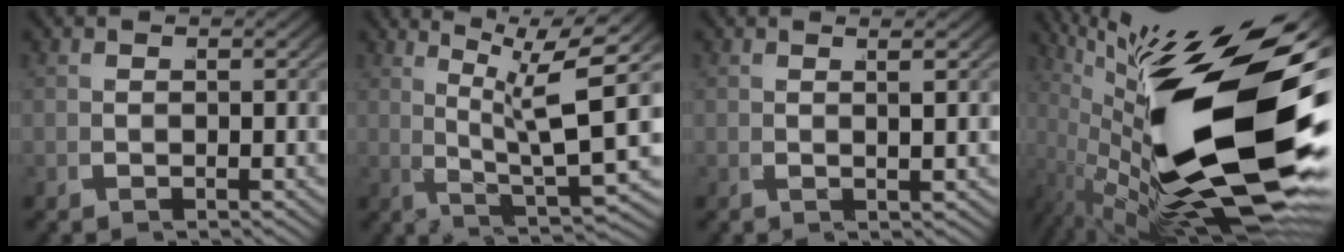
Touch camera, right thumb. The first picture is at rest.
{"total": 11.0, "force": [3.6, 4.2, 9.6], "torque": [-0.136, 0.004, 0.052]}
{"total": 1.5, "force": [0.9, 0.0, 1.3], "torque": [-0.029, 0.002, 0.015]}
{"total": 25.1, "force": [0.2, 11.0, 22.6], "torque": [-0.381, -0.039, 0.040]}